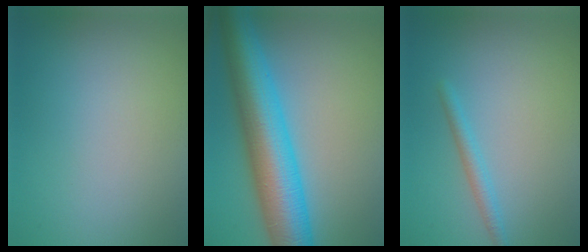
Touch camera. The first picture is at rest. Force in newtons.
{"total": 11.0, "press": 11.0, "slide": 0.2}
{"total": 1.6, "press": 1.6, "slide": 0.1}